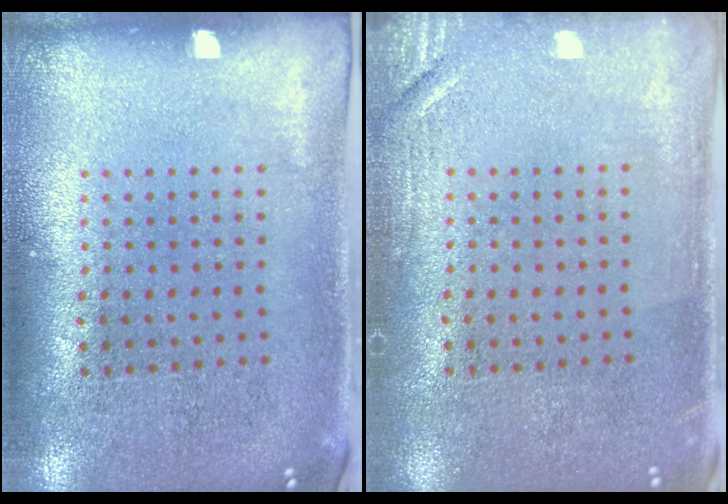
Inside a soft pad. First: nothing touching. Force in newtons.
{"total": 1.8, "press": 1.8, "slide": 0.3}